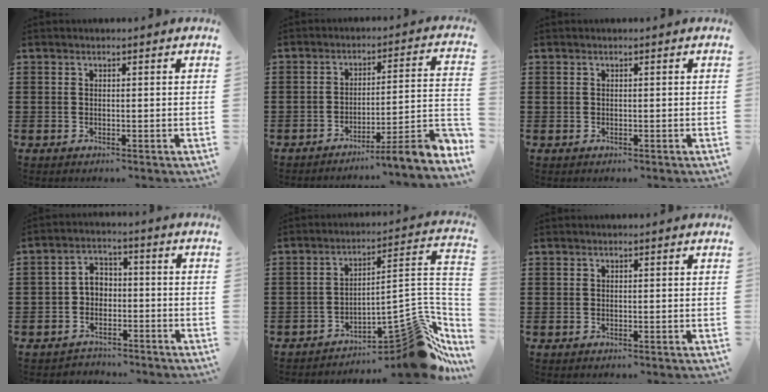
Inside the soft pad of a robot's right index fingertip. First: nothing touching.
{"total": 6.0, "force": [-3.6, -0.2, 4.8], "torque": [-0.070, -0.027, -0.071]}
{"total": 0.0}
{"total": 4.0, "force": [-2.7, 2.8, 1.0], "torque": [-0.026, 0.013, -0.056]}
{"total": 12.5, "force": [-8.6, 4.6, 7.8], "torque": [-0.069, 0.007, -0.150]}
{"total": 0.0}